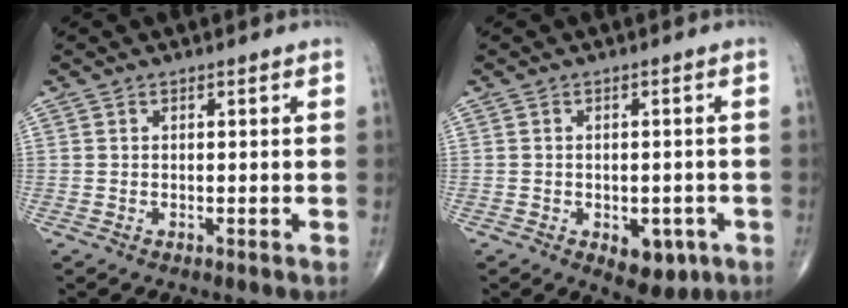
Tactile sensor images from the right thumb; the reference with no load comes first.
{"total": 6.2, "force": [-2.4, 3.7, 4.4], "torque": [-0.035, 0.006, -0.021]}